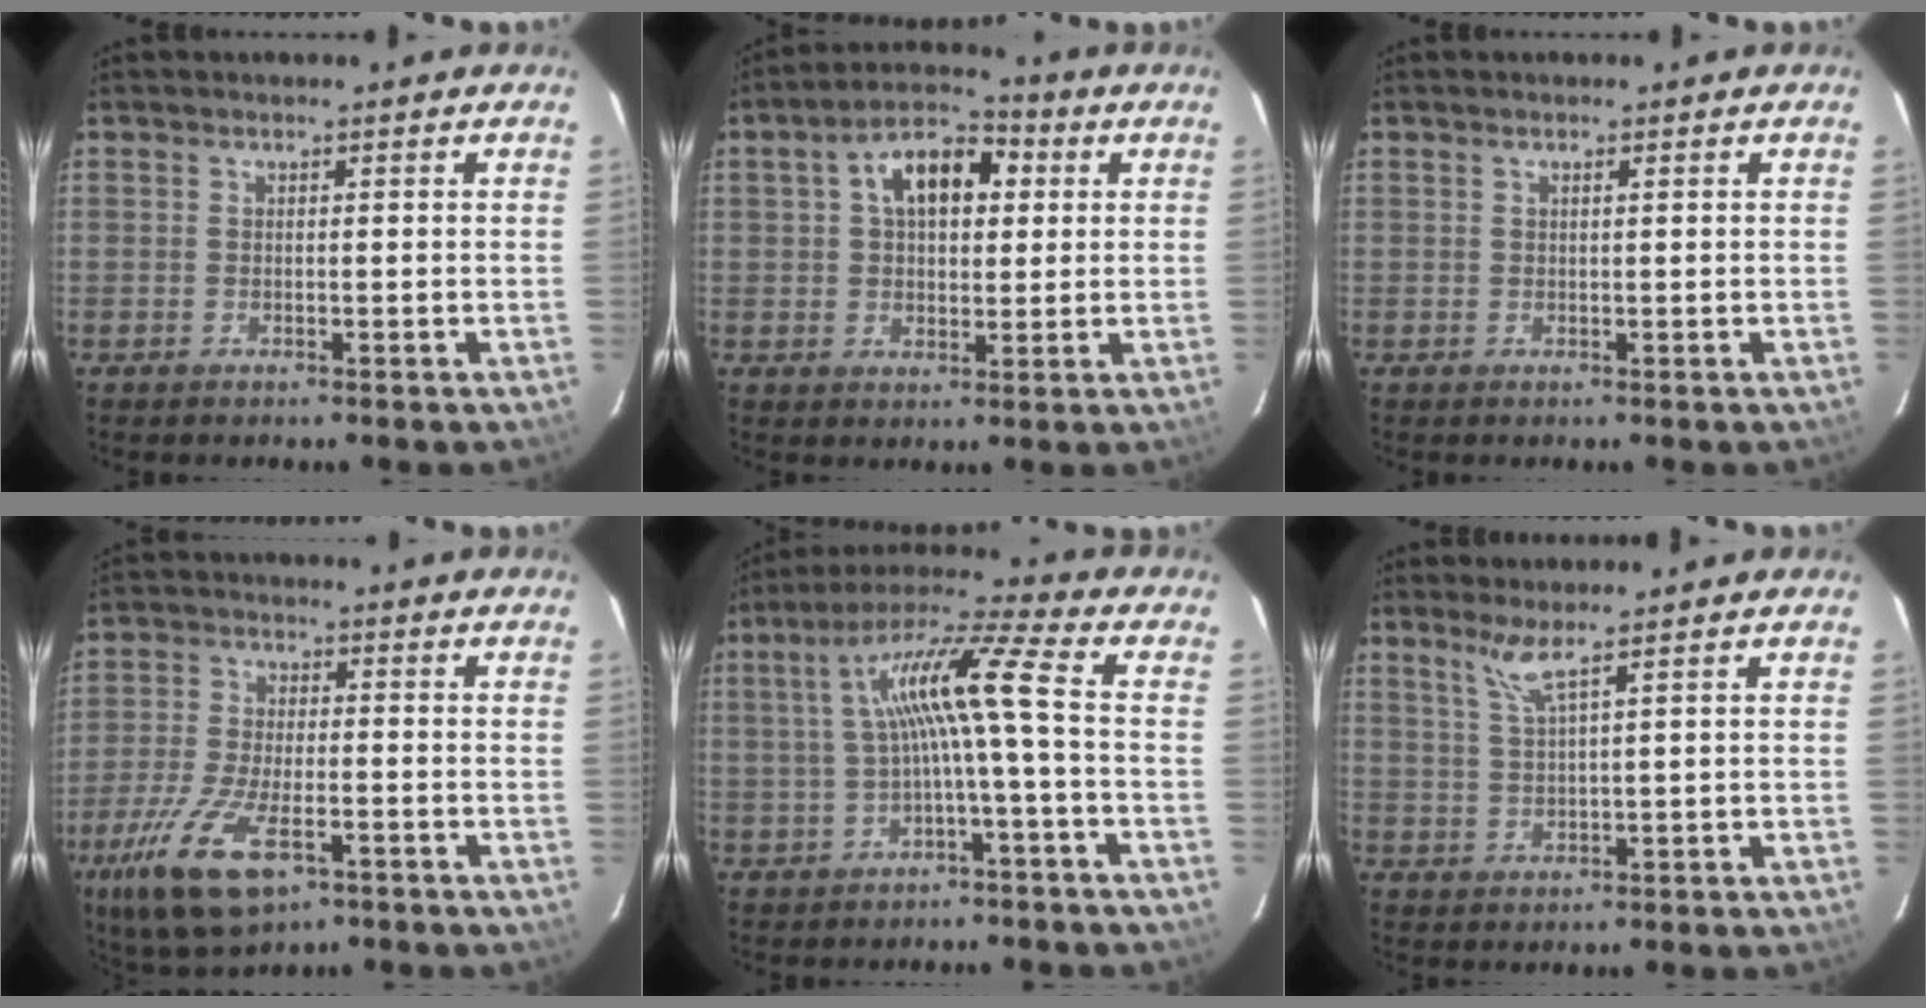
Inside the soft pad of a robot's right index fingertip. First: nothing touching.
{"total": 10.6, "force": [2.9, 6.2, 8.1], "torque": [-0.136, 0.038, 0.046]}
{"total": 0.5, "force": [0.3, 0.0, 0.4], "torque": [-0.008, 0.003, 0.004]}
{"total": 14.8, "force": [-7.8, 6.0, 11.1], "torque": [-0.242, -0.036, -0.145]}
{"total": 10.3, "force": [-0.8, -0.5, 10.2], "torque": [-0.199, 0.020, -0.009]}
{"total": 3.2, "force": [2.2, -0.7, 2.2], "torque": [-0.046, -0.007, 0.045]}